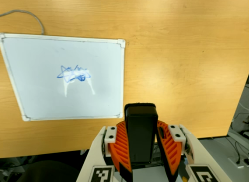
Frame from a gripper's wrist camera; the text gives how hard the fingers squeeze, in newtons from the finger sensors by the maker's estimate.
{"total": 7.2, "left": 6.4, "right": 8.0}